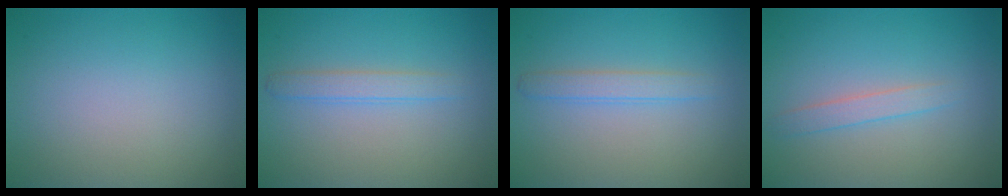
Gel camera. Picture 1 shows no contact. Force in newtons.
{"total": 1.8, "press": 1.8, "slide": 0.0}
{"total": 1.8, "press": 1.8, "slide": 0.0}
{"total": 1.6, "press": 1.6, "slide": 0.0}